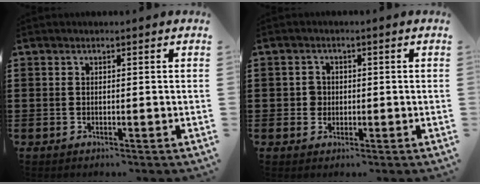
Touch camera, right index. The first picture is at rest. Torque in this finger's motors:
{"motor_torque": [0.11, 0.05, 0.00, 0.00]}